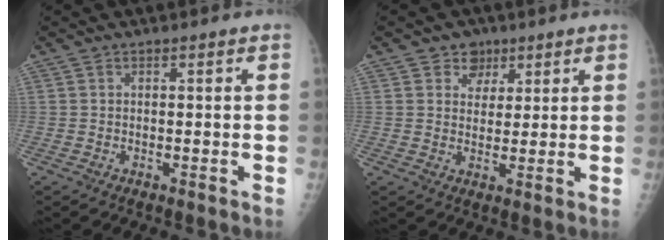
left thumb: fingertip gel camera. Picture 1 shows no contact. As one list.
[{"total": 4.6, "force": [2.5, 3.7, 1.0], "torque": [0.011, -0.009, 0.036]}]